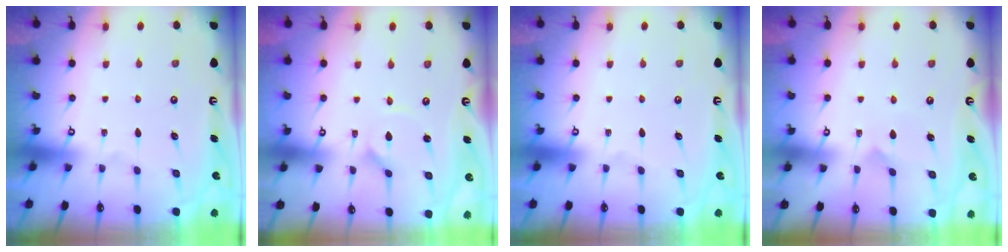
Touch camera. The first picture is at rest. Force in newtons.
{"total": 2.0, "press": 2.0, "slide": 0.4}
{"total": 0.0}
{"total": 2.8, "press": 2.8, "slide": 0.3}